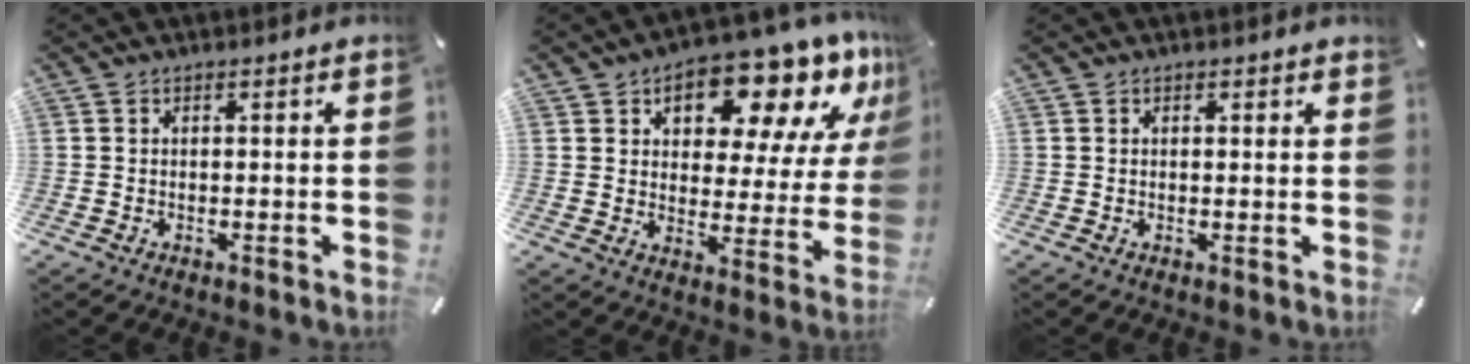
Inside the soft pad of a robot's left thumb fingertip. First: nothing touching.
{"total": 16.6, "force": [11.9, 7.5, 8.8], "torque": [-0.119, -0.083, 0.198]}
{"total": 0.5, "force": [0.3, 0.3, 0.3], "torque": [0.002, -0.003, 0.004]}